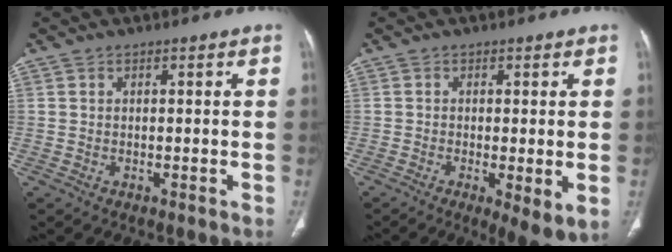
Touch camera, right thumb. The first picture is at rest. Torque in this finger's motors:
{"motor_torque": [-0.44, 0.09, -0.26, 0.08, -0.07]}